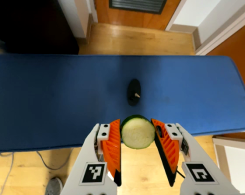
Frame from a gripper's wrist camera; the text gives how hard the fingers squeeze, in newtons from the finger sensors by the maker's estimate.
{"total": 6.5, "left": 6.6, "right": 6.4}